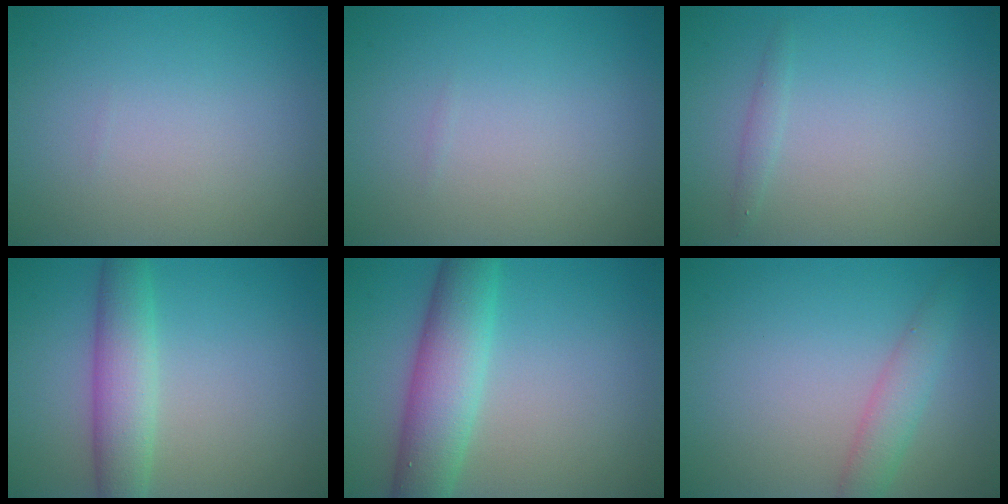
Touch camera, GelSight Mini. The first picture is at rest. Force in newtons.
{"total": 0.0}
{"total": 0.8, "press": 0.8, "slide": 0.1}
{"total": 4.5, "press": 4.5, "slide": 0.1}
{"total": 6.3, "press": 6.3, "slide": 0.3}
{"total": 2.4, "press": 2.4, "slide": 0.1}